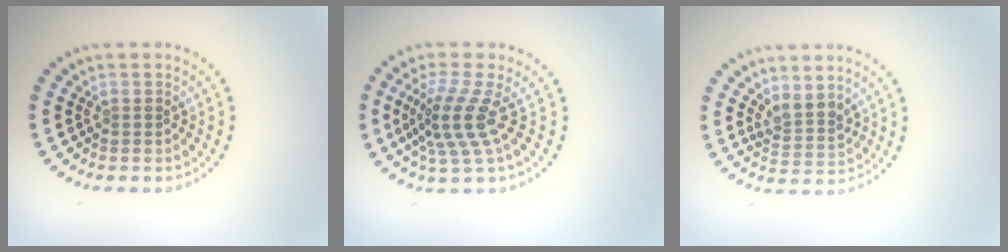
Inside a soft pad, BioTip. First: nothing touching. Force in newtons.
{"total": 4.1, "press": 2.9, "slide": 2.9}
{"total": 2.2, "press": 1.8, "slide": 1.2}